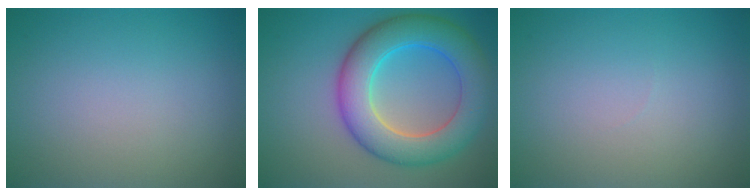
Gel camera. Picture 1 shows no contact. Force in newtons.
{"total": 8.4, "press": 8.4, "slide": 0.6}
{"total": 0.0}